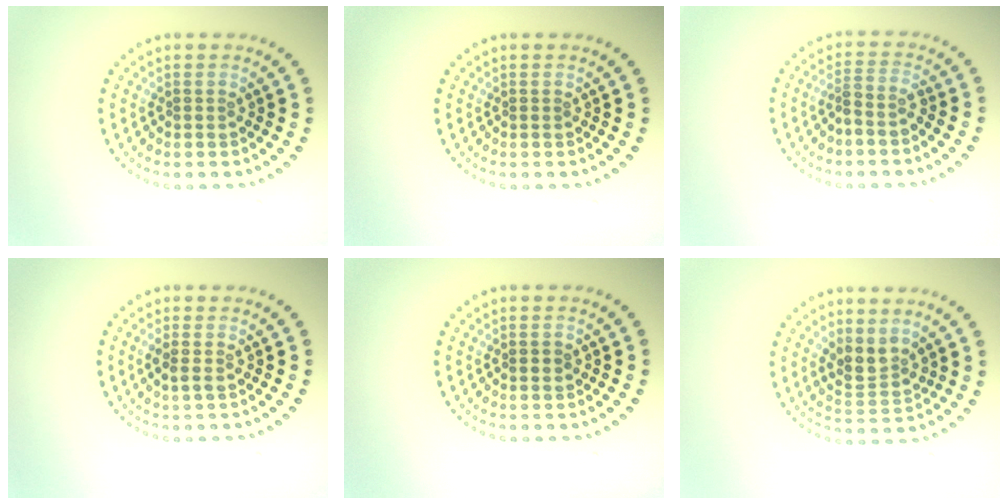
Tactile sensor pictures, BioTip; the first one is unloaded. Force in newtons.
{"total": 0.0}
{"total": 1.9, "press": 1.5, "slide": 1.2}
{"total": 1.1, "press": 1.0, "slide": 0.4}
{"total": 0.9, "press": 0.9, "slide": 0.0}
{"total": 2.5, "press": 2.0, "slide": 1.4}